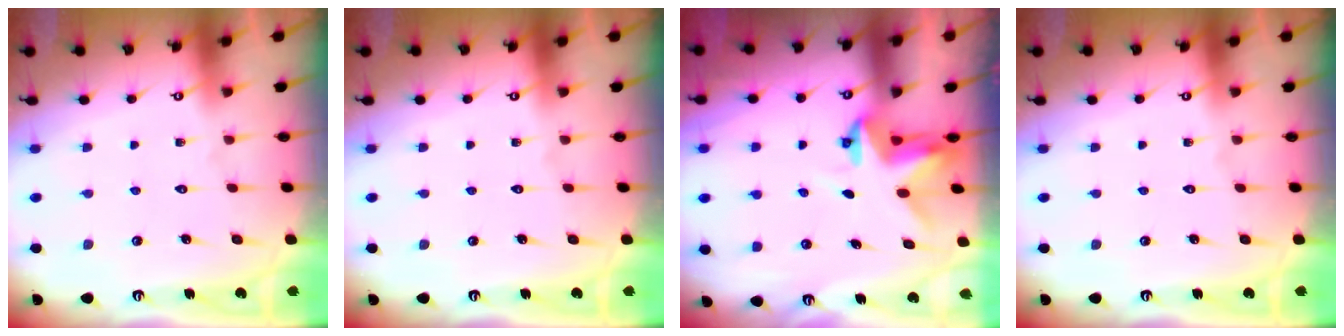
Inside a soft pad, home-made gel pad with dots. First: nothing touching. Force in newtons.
{"total": 0.0}
{"total": 3.6, "press": 3.6, "slide": 0.0}
{"total": 0.0}